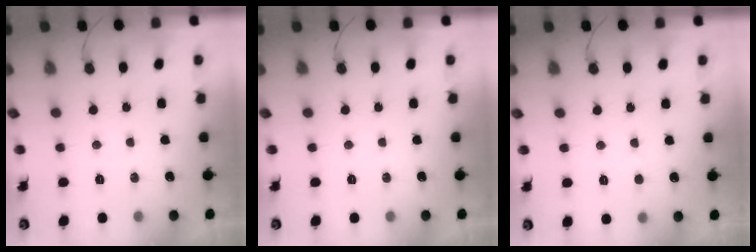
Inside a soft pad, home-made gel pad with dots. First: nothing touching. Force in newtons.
{"total": 0.0}
{"total": 2.5, "press": 2.5, "slide": 0.2}